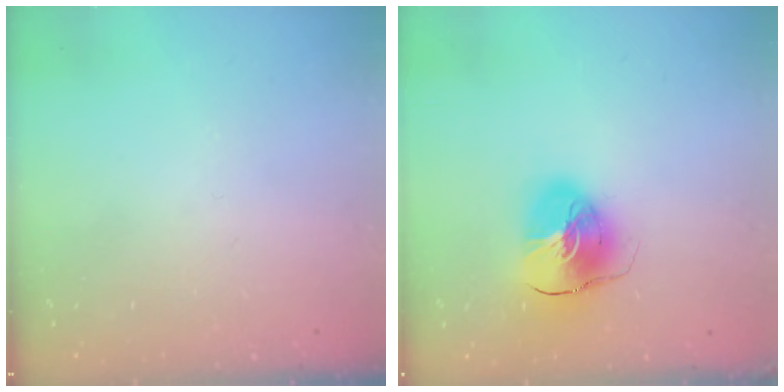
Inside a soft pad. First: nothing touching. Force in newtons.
{"total": 11.9, "press": 11.7, "slide": 1.8}